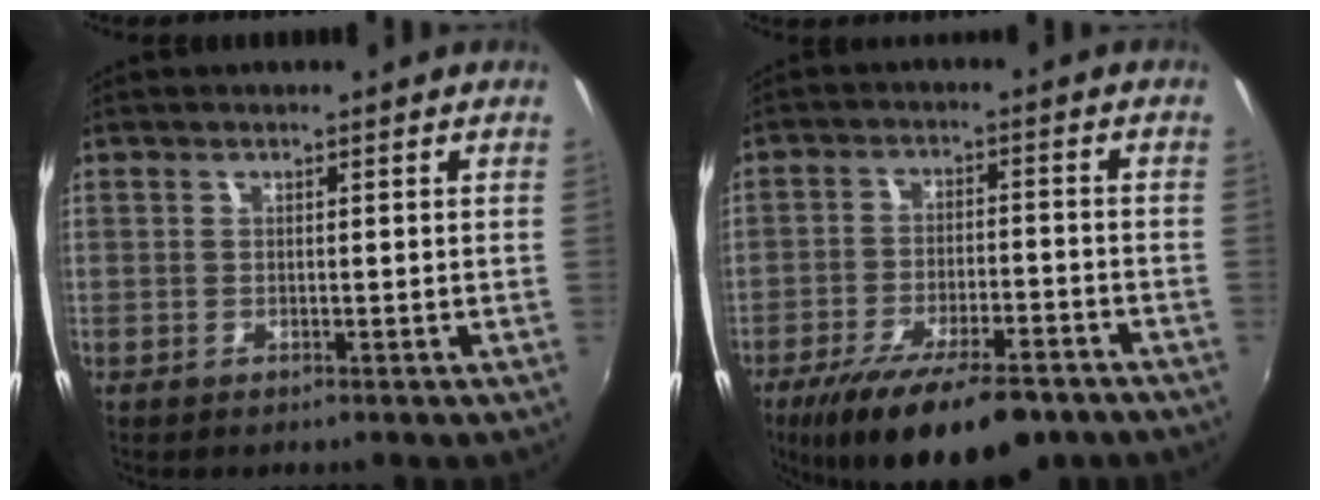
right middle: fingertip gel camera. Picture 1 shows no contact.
{"total": 17.9, "force": [-12.9, 5.8, 11.1], "torque": [-0.204, -0.040, -0.194]}